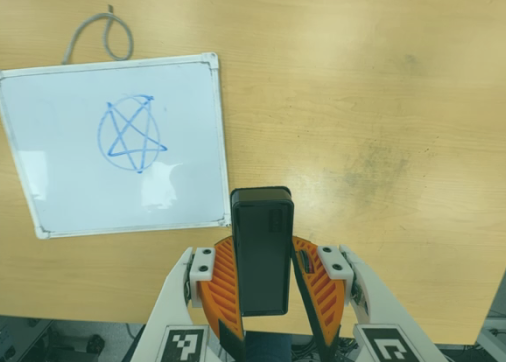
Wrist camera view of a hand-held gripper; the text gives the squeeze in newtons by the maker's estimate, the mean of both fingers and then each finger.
{"total": 5.2, "left": 4.9, "right": 5.4}